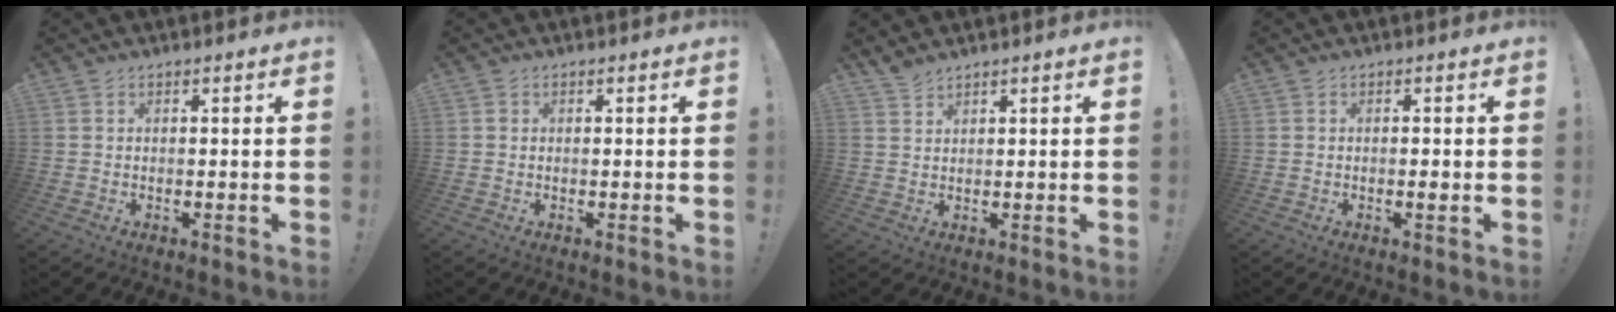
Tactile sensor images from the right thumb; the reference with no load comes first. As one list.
[{"total": 0.6, "force": [0.1, 0.6, 0.0], "torque": [0.008, -0.001, -0.001]}, {"total": 2.7, "force": [2.5, 0.6, 0.9], "torque": [-0.016, -0.015, 0.046]}, {"total": 1.4, "force": [-0.5, 0.0, 1.3], "torque": [-0.017, -0.002, -0.010]}]